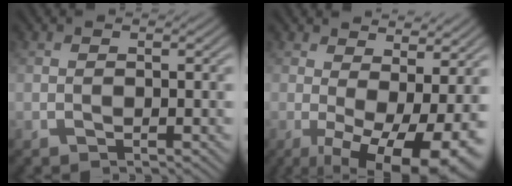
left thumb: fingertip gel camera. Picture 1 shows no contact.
{"total": 12.3, "force": [-2.0, 4.5, 11.3], "torque": [-0.151, 0.002, -0.020]}